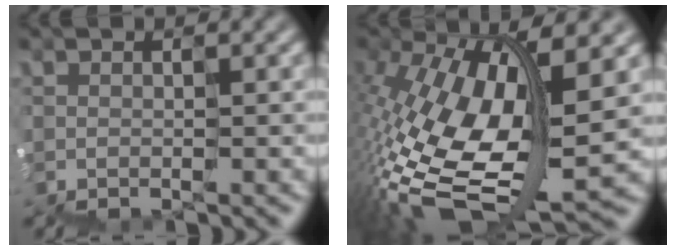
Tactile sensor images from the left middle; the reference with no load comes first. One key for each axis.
{"total": 13.2, "fx": -1.6, "fy": 6.0, "fz": 11.7, "tx": -0.250, "ty": -0.001, "tz": -0.025}